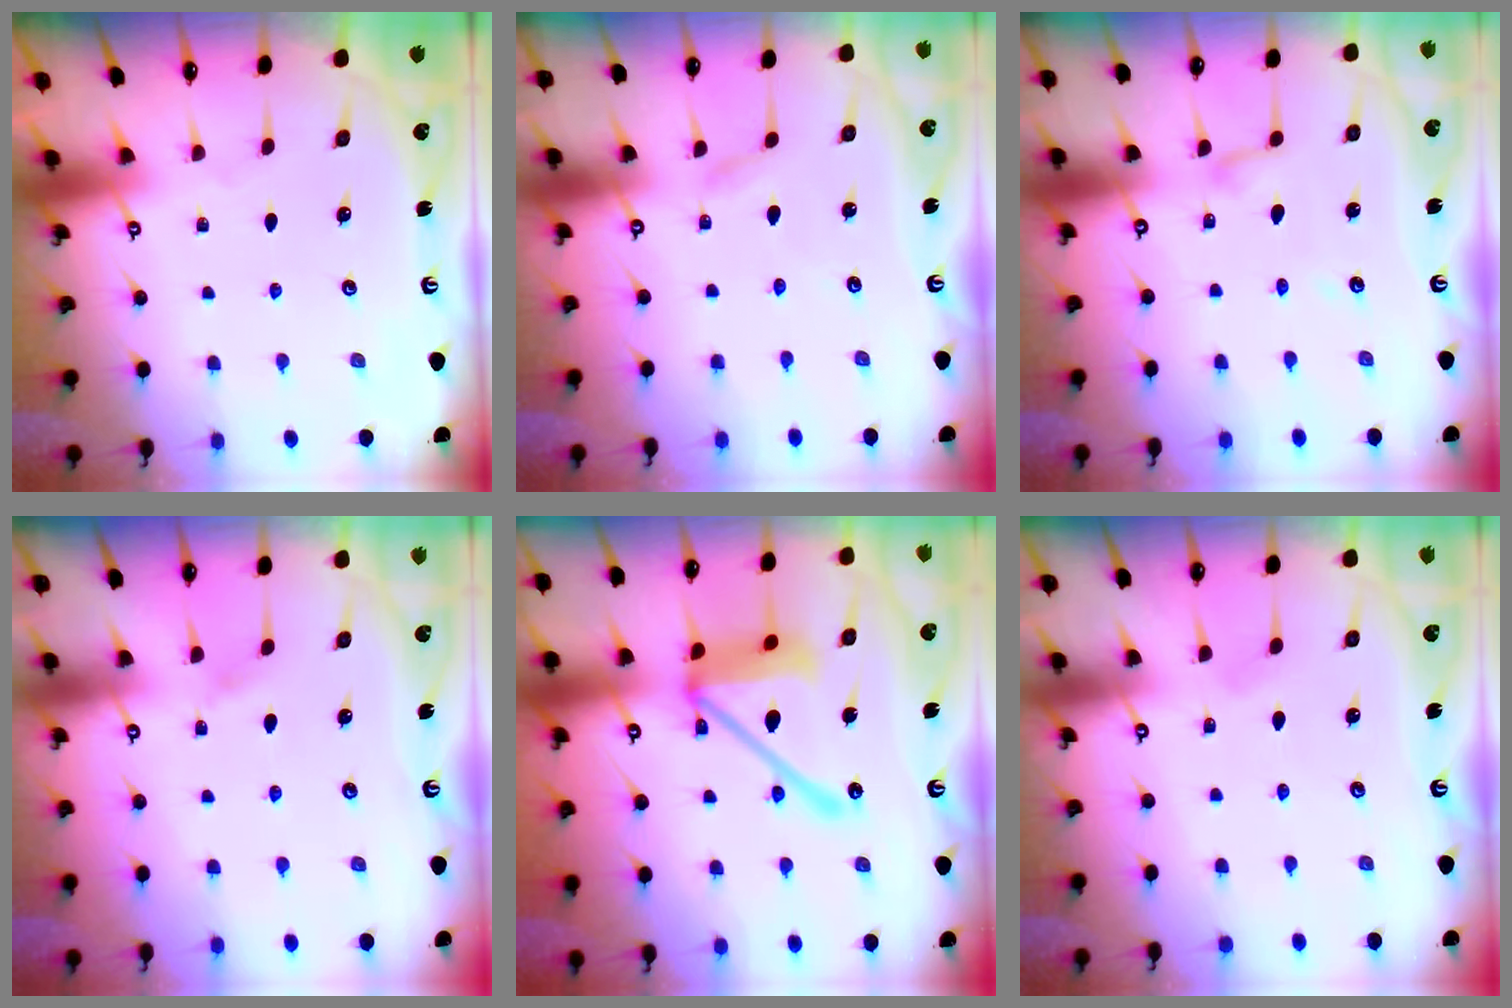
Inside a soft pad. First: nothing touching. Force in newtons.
{"total": 2.7, "press": 2.7, "slide": 0.4}
{"total": 3.5, "press": 3.5, "slide": 0.3}
{"total": 3.6, "press": 3.6, "slide": 0.5}
{"total": 18.4, "press": 18.3, "slide": 1.9}
{"total": 2.5, "press": 2.5, "slide": 0.4}